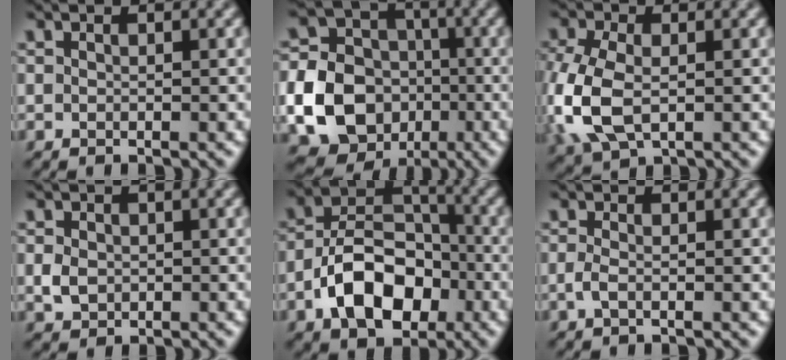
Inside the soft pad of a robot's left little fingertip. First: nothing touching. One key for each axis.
{"total": 17.8, "fx": -4.8, "fy": 16.1, "fz": 6.1, "tx": -0.156, "ty": -0.038, "tz": -0.098}
{"total": 7.1, "fx": -1.3, "fy": 4.4, "fz": 5.4, "tx": -0.152, "ty": -0.005, "tz": -0.026}
{"total": 1.8, "fx": -0.2, "fy": 1.5, "fz": 1.0, "tx": -0.025, "ty": -0.001, "tz": -0.006}
{"total": 8.2, "fx": -3.2, "fy": 5.2, "fz": 5.5, "tx": -0.098, "ty": 0.004, "tz": -0.058}
{"total": 1.1, "fx": -0.5, "fy": 0.3, "fz": 1.0, "tx": -0.027, "ty": 0.002, "tz": -0.011}